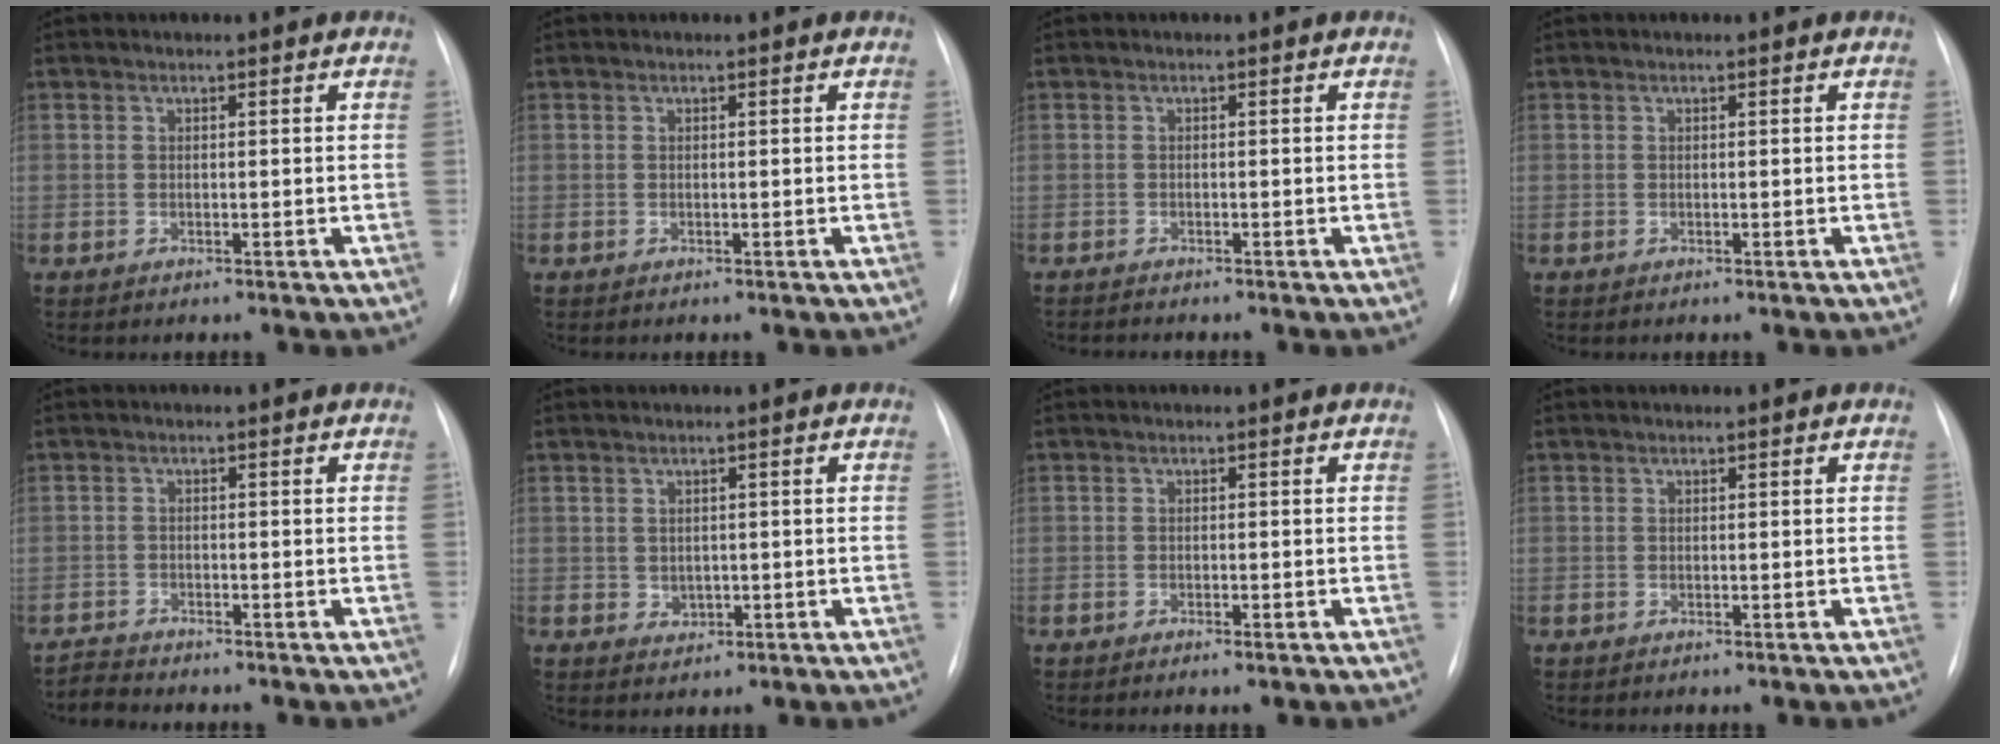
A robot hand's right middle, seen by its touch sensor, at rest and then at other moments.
{"total": 0.0}
{"total": 0.7, "force": [-0.7, -0.1, -0.1], "torque": [-0.002, -0.005, -0.013]}
{"total": 0.0}
{"total": 2.0, "force": [-1.8, -0.3, -0.8], "torque": [0.016, -0.015, -0.035]}
{"total": 1.7, "force": [-0.1, 1.5, 0.8], "torque": [-0.014, 0.000, 0.007]}
{"total": 1.4, "force": [-0.9, 0.3, 1.1], "torque": [-0.021, -0.001, -0.013]}
{"total": 0.0}